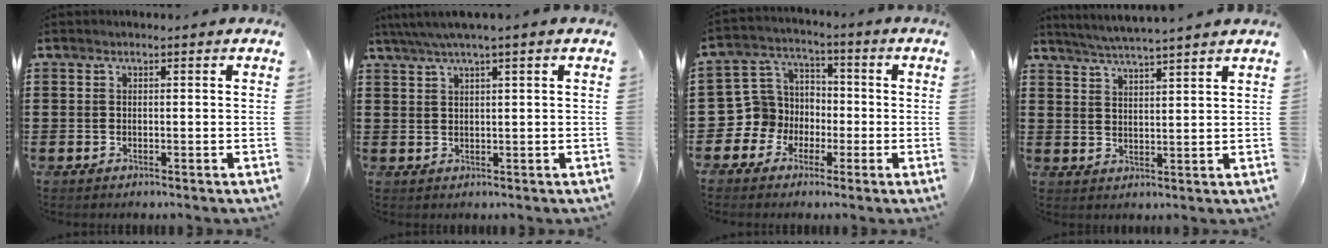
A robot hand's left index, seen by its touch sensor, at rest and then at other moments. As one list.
[{"total": 2.3, "force": [1.4, -0.2, 1.8], "torque": [-0.038, 0.001, 0.024]}, {"total": 7.3, "force": [-1.7, 7.1, 0.9], "torque": [-0.072, 0.000, -0.038]}, {"total": 4.1, "force": [3.9, -0.9, 0.9], "torque": [-0.031, -0.020, 0.069]}]